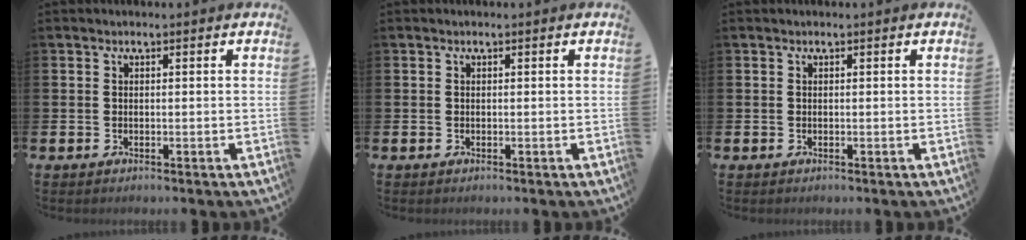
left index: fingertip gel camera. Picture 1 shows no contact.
{"total": 0.0}
{"total": 0.0}